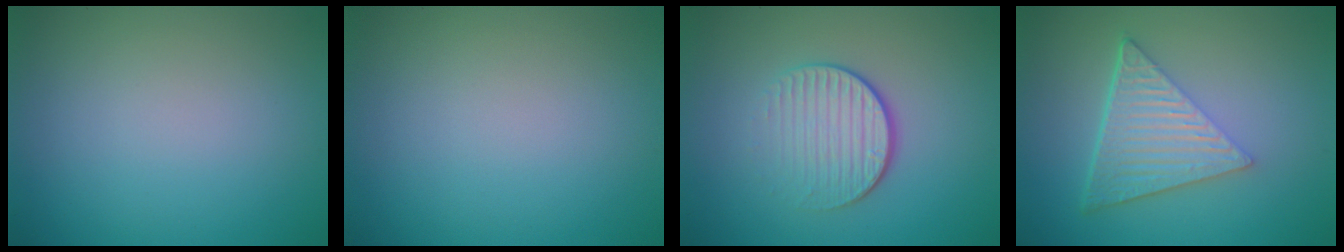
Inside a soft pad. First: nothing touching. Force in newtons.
{"total": 0.0}
{"total": 3.9, "press": 2.7, "slide": 2.8}
{"total": 6.3, "press": 4.2, "slide": 4.7}